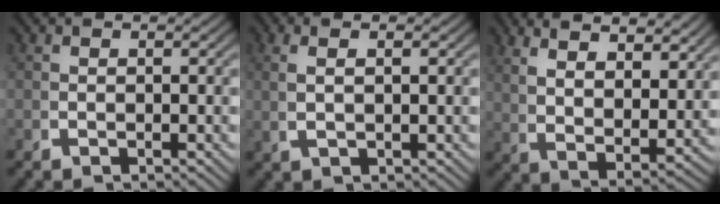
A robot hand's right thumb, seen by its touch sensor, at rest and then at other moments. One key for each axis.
{"total": 1.8, "fx": 0.8, "fy": -0.1, "fz": 1.7, "tx": -0.034, "ty": 0.008, "tz": 0.022}
{"total": 7.3, "fx": 3.4, "fy": 3.2, "fz": 5.6, "tx": -0.100, "ty": -0.005, "tz": 0.064}